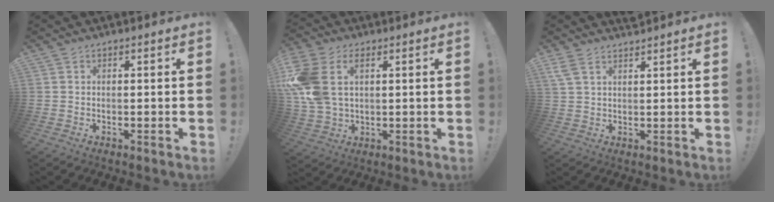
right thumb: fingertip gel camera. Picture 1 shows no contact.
{"total": 13.4, "force": [4.2, 8.8, 9.2], "torque": [-0.201, -0.008, 0.079]}
{"total": 2.8, "force": [2.4, 0.7, 1.3], "torque": [-0.034, -0.005, 0.048]}